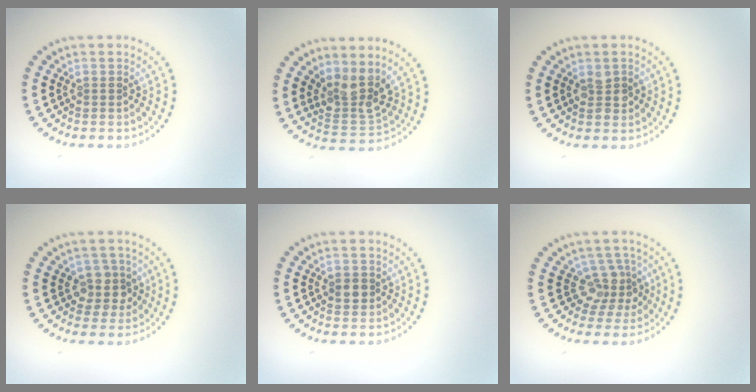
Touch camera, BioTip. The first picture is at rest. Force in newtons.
{"total": 3.7, "press": 3.1, "slide": 1.9}
{"total": 1.4, "press": 1.4, "slide": 0.1}
{"total": 2.8, "press": 2.4, "slide": 1.5}
{"total": 1.6, "press": 1.5, "slide": 0.3}
{"total": 3.0, "press": 2.2, "slide": 2.1}